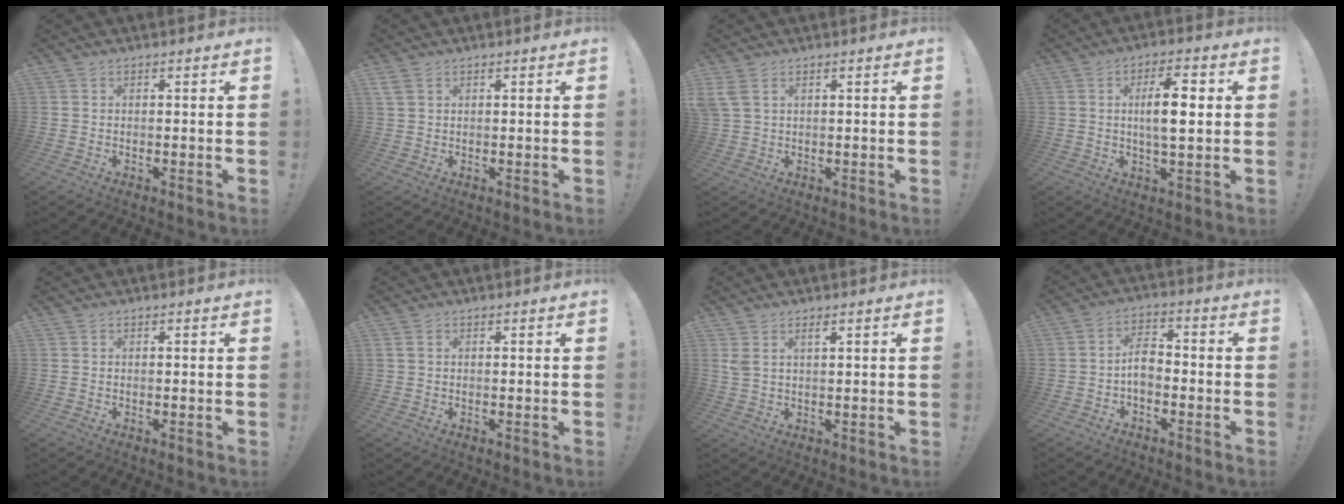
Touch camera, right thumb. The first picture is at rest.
{"total": 2.5, "force": [1.4, 1.4, 1.5], "torque": [-0.031, 0.002, 0.028]}
{"total": 4.2, "force": [2.2, 2.1, 2.8], "torque": [-0.068, -0.002, 0.043]}
{"total": 9.3, "force": [1.2, 3.1, 8.6], "torque": [-0.143, -0.001, 0.014]}
{"total": 0.0}
{"total": 1.0, "force": [0.4, 0.6, 0.7], "torque": [-0.013, 0.002, 0.007]}
{"total": 3.1, "force": [1.7, 1.0, 2.4], "torque": [-0.046, -0.004, 0.031]}
{"total": 5.8, "force": [-1.5, 3.6, 4.3], "torque": [-0.084, 0.004, -0.030]}